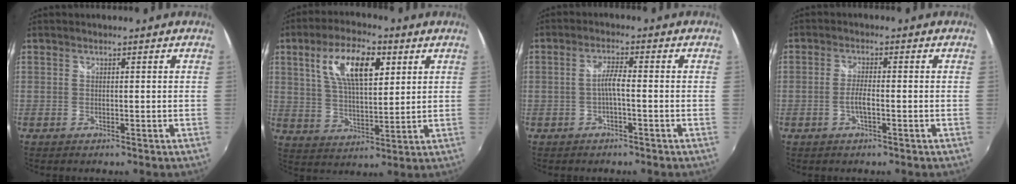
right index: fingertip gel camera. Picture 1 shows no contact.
{"total": 12.7, "force": [5.1, 5.2, 10.4], "torque": [-0.190, 0.018, 0.093]}
{"total": 2.7, "force": [-1.0, 0.1, 2.5], "torque": [-0.051, 0.005, -0.018]}
{"total": 2.4, "force": [-0.9, 0.3, 2.2], "torque": [-0.049, 0.005, -0.019]}